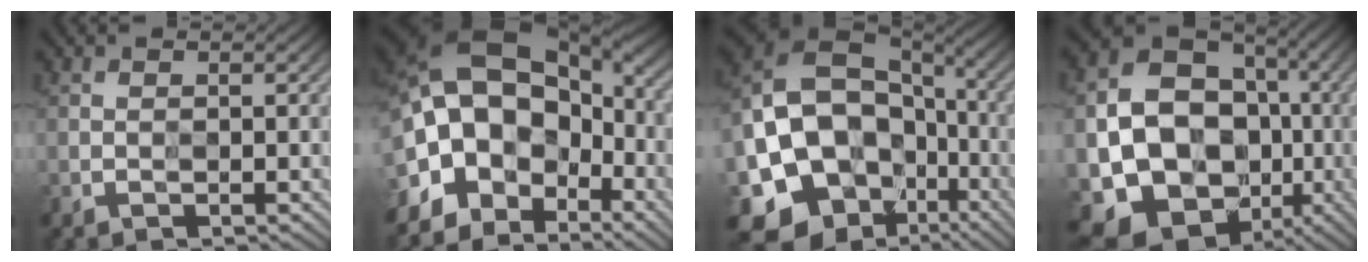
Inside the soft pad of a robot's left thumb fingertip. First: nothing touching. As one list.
[{"total": 16.9, "force": [-2.1, 12.7, 11.0], "torque": [-0.198, 0.011, -0.038]}, {"total": 19.4, "force": [-4.9, 17.0, 7.9], "torque": [-0.171, -0.004, -0.095]}, {"total": 17.2, "force": [-3.4, 14.4, 8.8], "torque": [-0.175, -0.045, -0.034]}]